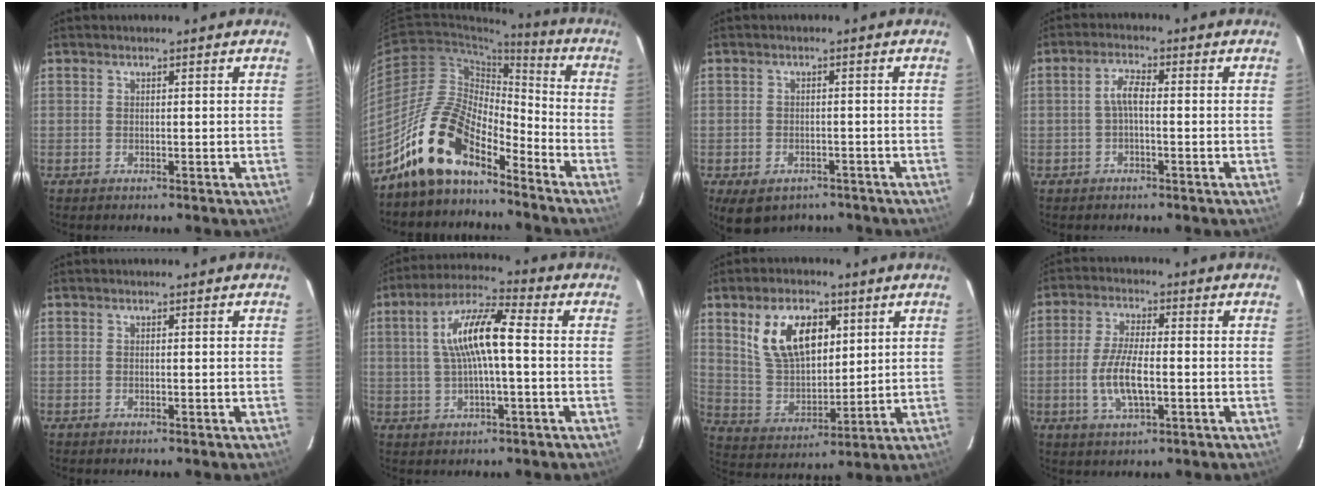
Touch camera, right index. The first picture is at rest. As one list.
[{"total": 14.7, "force": [-11.6, 5.2, 7.2], "torque": [-0.136, 0.013, -0.227]}, {"total": 7.9, "force": [-5.3, 4.6, 3.6], "torque": [-0.072, -0.010, -0.067]}, {"total": 3.0, "force": [-0.6, 0.8, 2.8], "torque": [-0.059, 0.010, -0.012]}, {"total": 0.0}, {"total": 11.1, "force": [0.9, 2.5, 10.8], "torque": [-0.199, 0.020, 0.015]}, {"total": 13.7, "force": [5.7, 7.7, 9.8], "torque": [-0.181, 0.015, 0.119]}, {"total": 8.5, "force": [-1.8, 3.0, 7.8], "torque": [-0.158, -0.005, -0.034]}]